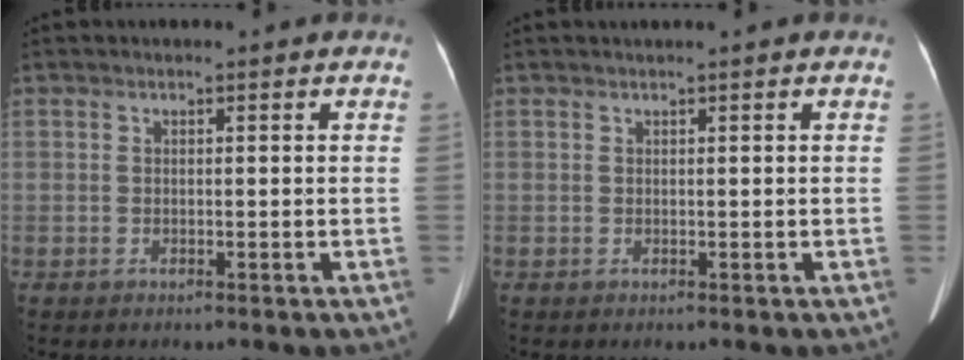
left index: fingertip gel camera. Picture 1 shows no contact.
{"total": 0.7, "force": [0.6, -0.1, 0.4], "torque": [-0.009, 0.009, 0.017]}